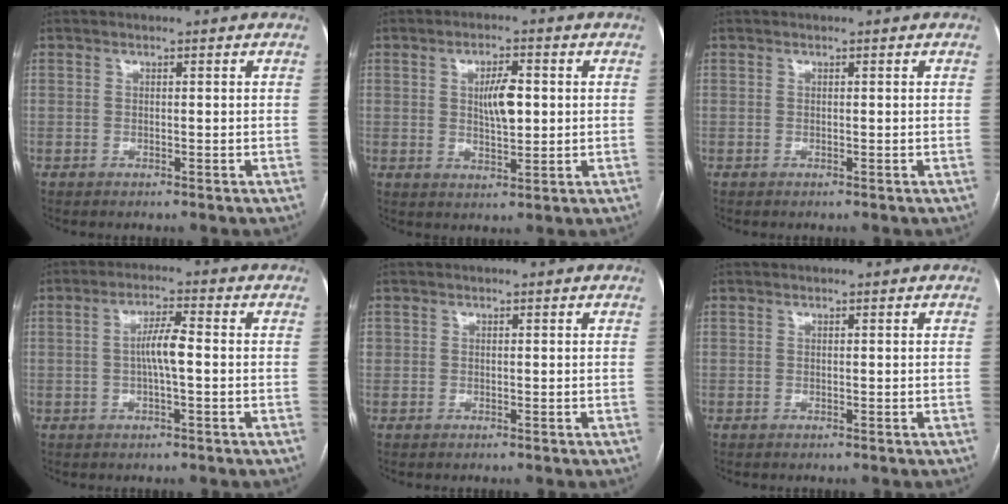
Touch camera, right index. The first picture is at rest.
{"total": 5.5, "force": [0.8, 1.8, 5.1], "torque": [-0.085, 0.004, 0.017]}
{"total": 0.0}
{"total": 4.6, "force": [-0.3, 0.5, 4.6], "torque": [-0.088, 0.010, -0.004]}
{"total": 0.6, "force": [0.1, 0.6, 0.1], "torque": [0.004, 0.005, 0.001]}
{"total": 0.0}